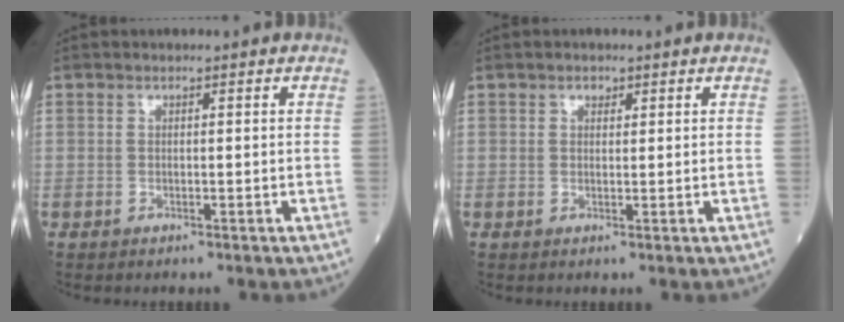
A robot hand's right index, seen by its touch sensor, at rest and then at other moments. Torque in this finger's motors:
{"motor_torque": [0.02, 0.00, 0.00, 0.00]}